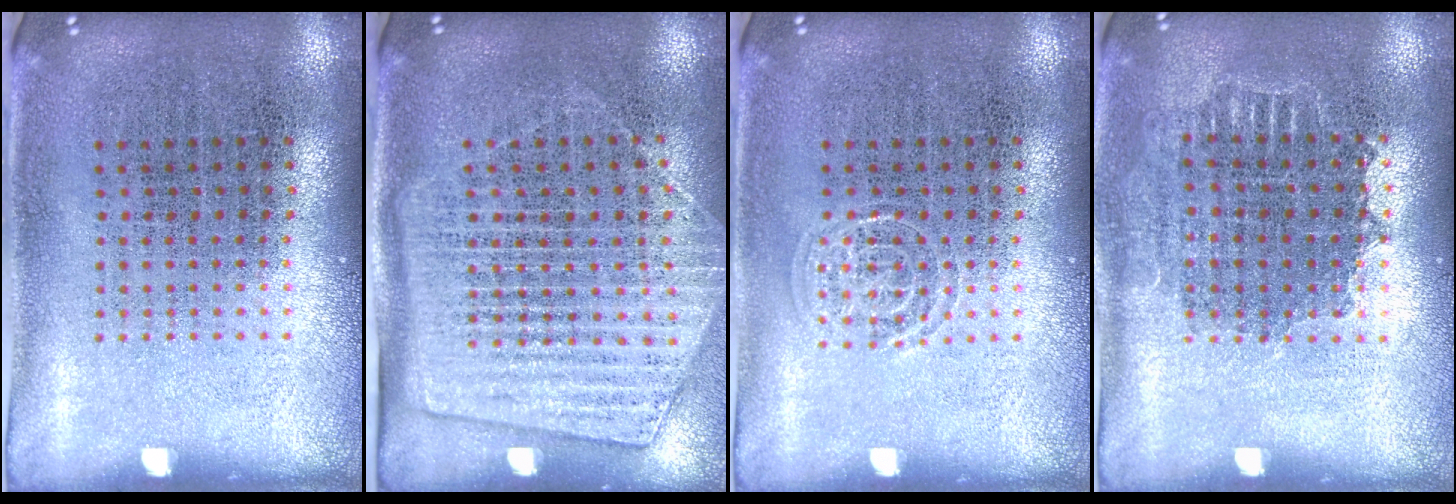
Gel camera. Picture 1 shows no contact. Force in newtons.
{"total": 1.7, "press": 1.5, "slide": 0.8}
{"total": 1.3, "press": 1.3, "slide": 0.2}
{"total": 1.1, "press": 1.0, "slide": 0.4}